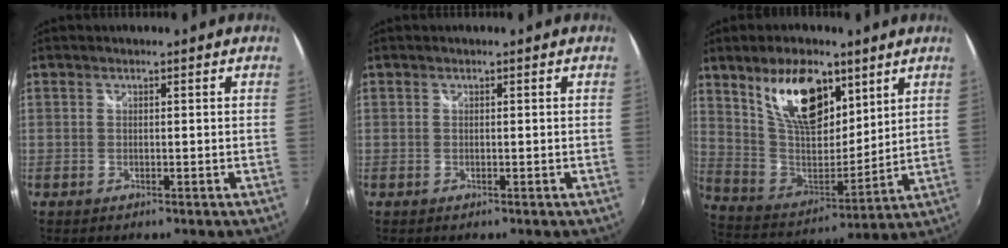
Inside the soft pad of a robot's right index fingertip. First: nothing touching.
{"total": 0.0}
{"total": 18.0, "force": [9.9, 8.8, 12.1], "torque": [-0.223, 0.004, 0.190]}